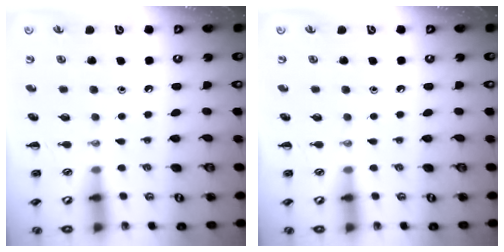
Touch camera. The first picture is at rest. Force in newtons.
{"total": 0.0}